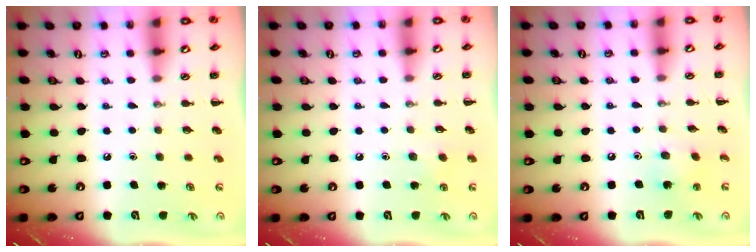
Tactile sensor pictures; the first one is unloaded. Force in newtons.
{"total": 5.0, "press": 4.9, "slide": 1.1}
{"total": 4.6, "press": 4.5, "slide": 1.1}